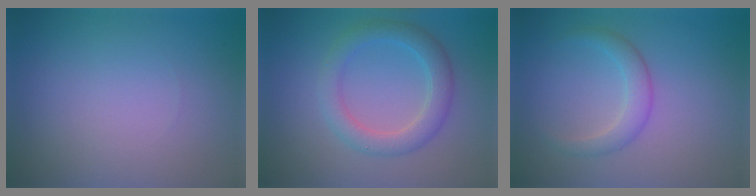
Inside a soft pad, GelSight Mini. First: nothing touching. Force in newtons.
{"total": 3.6, "press": 3.6, "slide": 0.1}
{"total": 2.3, "press": 2.3, "slide": 0.1}